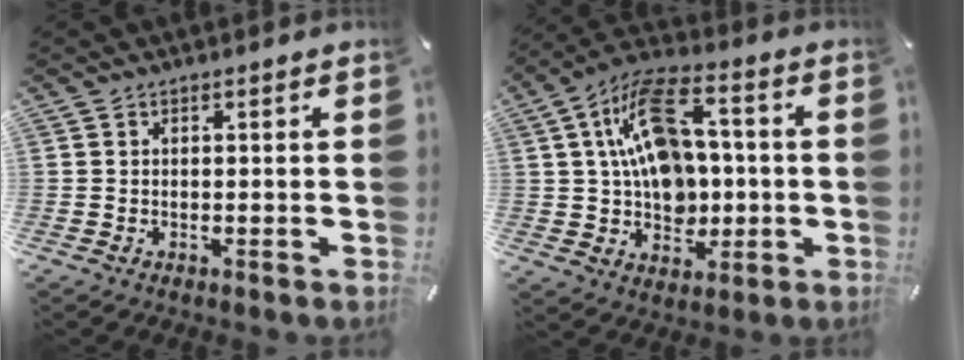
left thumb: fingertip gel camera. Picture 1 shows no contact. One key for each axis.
{"total": 15.9, "fx": 2.6, "fy": 11.3, "fz": 10.8, "tx": -0.210, "ty": 0.000, "tz": 0.047}